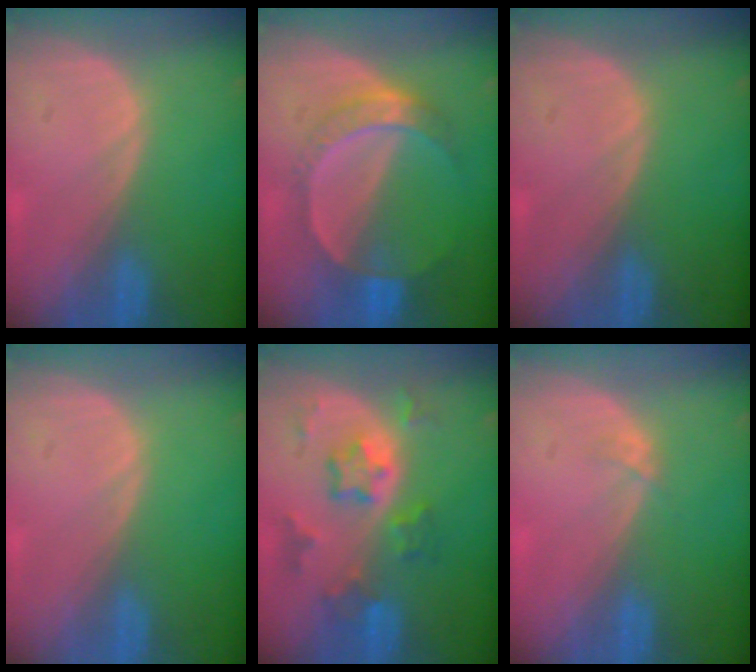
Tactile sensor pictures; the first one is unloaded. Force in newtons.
{"total": 7.2, "press": 6.3, "slide": 3.5}
{"total": 0.0}
{"total": 0.0}
{"total": 7.2, "press": 6.4, "slide": 3.2}
{"total": 1.2, "press": 0.9, "slide": 0.7}